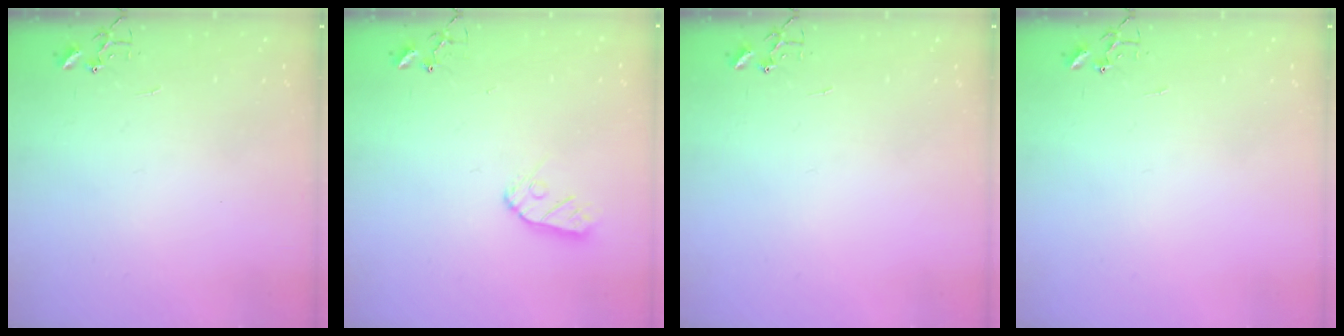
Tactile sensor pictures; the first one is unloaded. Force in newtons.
{"total": 8.0, "press": 8.0, "slide": 0.5}
{"total": 0.0}
{"total": 0.0}